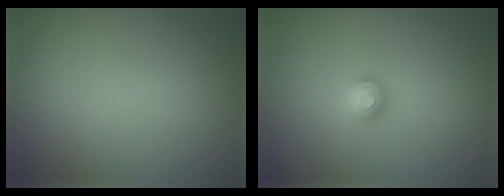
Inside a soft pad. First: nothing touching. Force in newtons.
{"total": 1.7, "press": 1.3, "slide": 1.1}